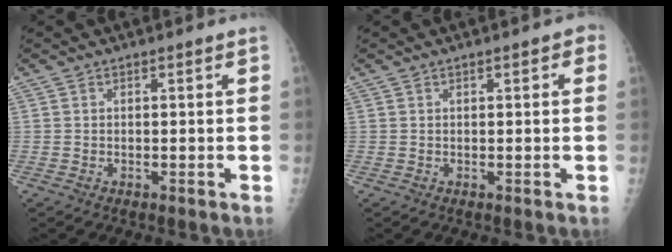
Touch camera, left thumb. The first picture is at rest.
{"total": 2.2, "force": [0.8, 0.9, 1.8], "torque": [-0.019, 0.003, 0.007]}